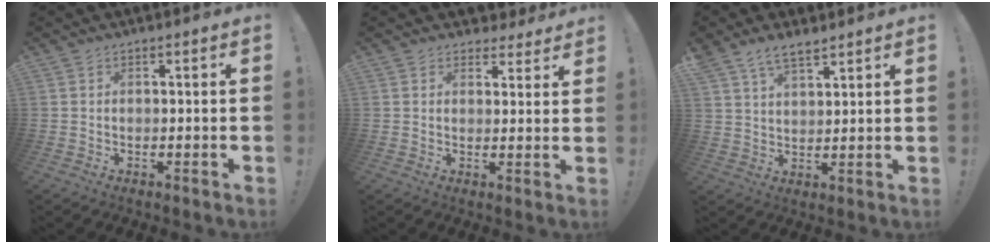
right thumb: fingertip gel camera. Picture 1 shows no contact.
{"total": 4.0, "force": [3.0, 2.6, 0.7], "torque": [0.000, -0.022, 0.053]}
{"total": 6.2, "force": [5.0, 2.4, 2.9], "torque": [-0.052, -0.026, 0.094]}